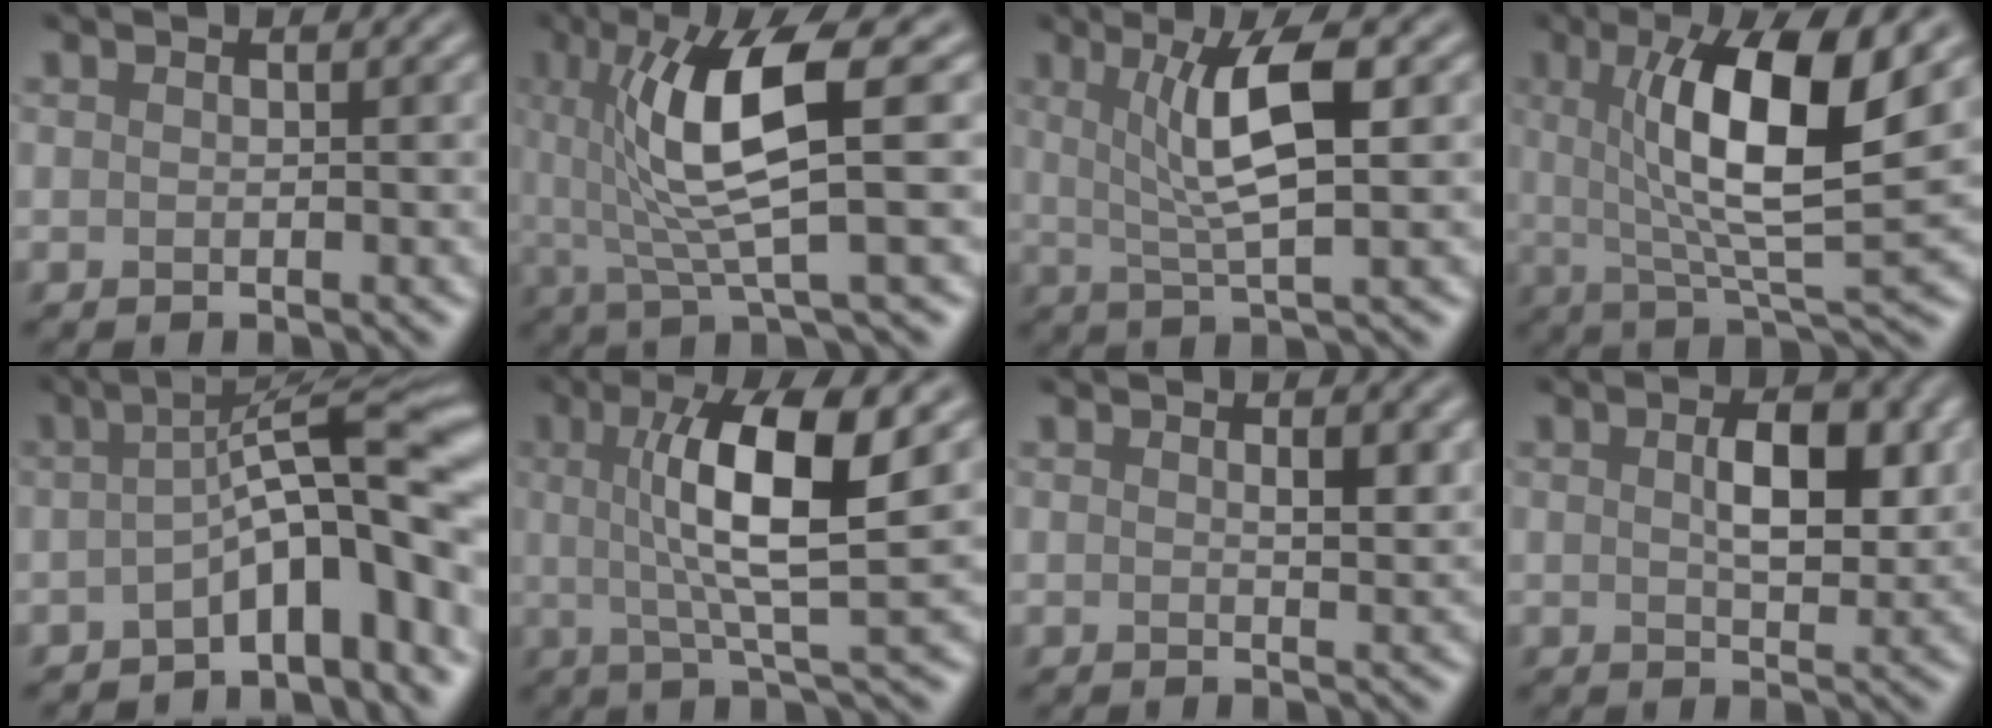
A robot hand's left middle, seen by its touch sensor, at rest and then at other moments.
{"total": 8.3, "force": [1.6, 1.7, 7.9], "torque": [-0.136, -0.001, 0.028]}
{"total": 6.0, "force": [1.4, 1.3, 5.7], "torque": [-0.103, 0.004, 0.030]}
{"total": 10.1, "force": [2.3, 2.4, 9.5], "torque": [-0.143, -0.007, 0.043]}
{"total": 9.4, "force": [-2.6, 2.5, 8.7], "torque": [-0.109, 0.020, -0.054]}
{"total": 8.9, "force": [1.7, 2.1, 8.5], "torque": [-0.130, 0.002, 0.028]}
{"total": 1.8, "force": [0.7, 0.5, 1.5], "torque": [-0.021, -0.003, 0.012]}
{"total": 4.6, "force": [1.0, 2.2, 3.9], "torque": [-0.069, 0.000, 0.017]}